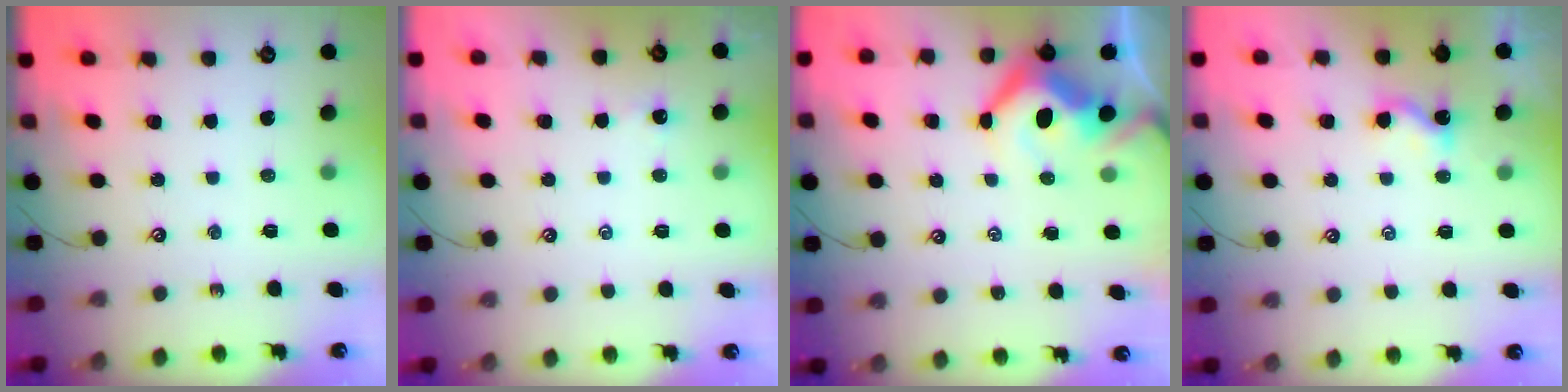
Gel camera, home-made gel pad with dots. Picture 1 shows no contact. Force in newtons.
{"total": 1.5, "press": 1.4, "slide": 0.2}
{"total": 7.4, "press": 7.3, "slide": 1.2}
{"total": 1.0, "press": 1.0, "slide": 0.2}